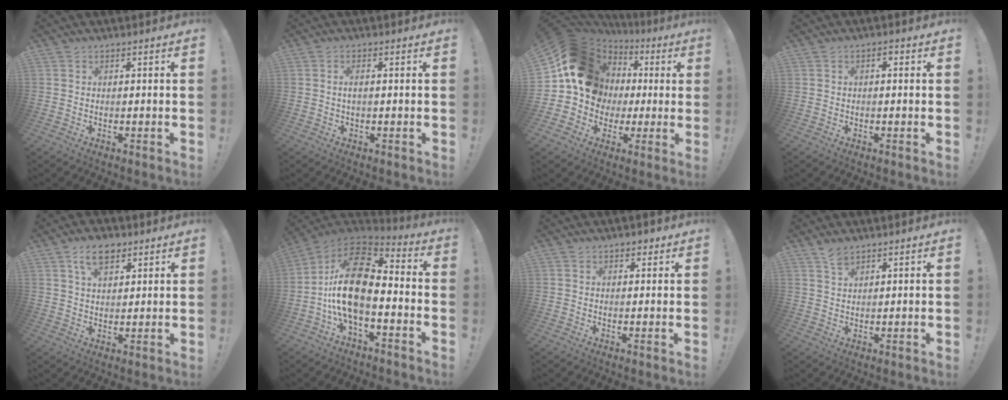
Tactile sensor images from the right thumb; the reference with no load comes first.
{"total": 1.9, "force": [-0.1, 0.4, 1.8], "torque": [-0.027, 0.001, -0.003]}
{"total": 18.4, "force": [3.7, 15.6, 9.0], "torque": [-0.139, -0.013, 0.097]}
{"total": 1.3, "force": [-0.5, 0.8, 0.9], "torque": [-0.012, 0.005, -0.011]}
{"total": 7.5, "force": [4.2, 4.4, 4.4], "torque": [-0.071, -0.006, 0.077]}
{"total": 19.5, "force": [-2.3, 10.1, 16.5], "torque": [-0.323, 0.019, -0.037]}
{"total": 1.7, "force": [1.0, 1.2, 0.5], "torque": [0.007, -0.005, 0.015]}
{"total": 5.3, "force": [4.4, 2.2, 2.1], "torque": [-0.030, -0.025, 0.080]}